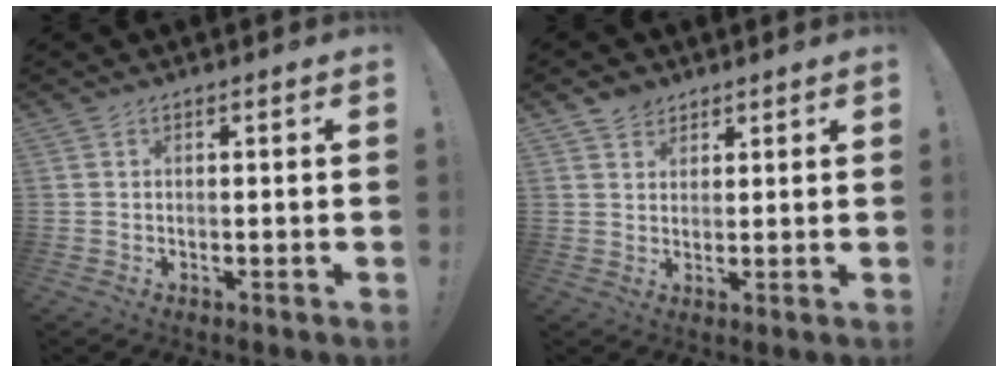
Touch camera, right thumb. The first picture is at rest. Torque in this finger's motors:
{"motor_torque": [-0.13, -0.13, 0.09, -0.04, 0.00]}